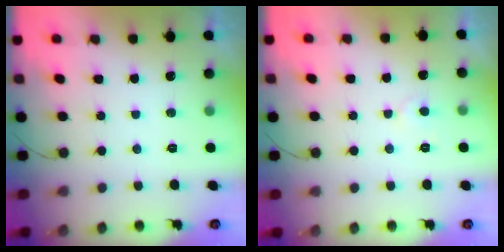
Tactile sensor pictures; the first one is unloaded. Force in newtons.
{"total": 3.7, "press": 3.7, "slide": 0.4}